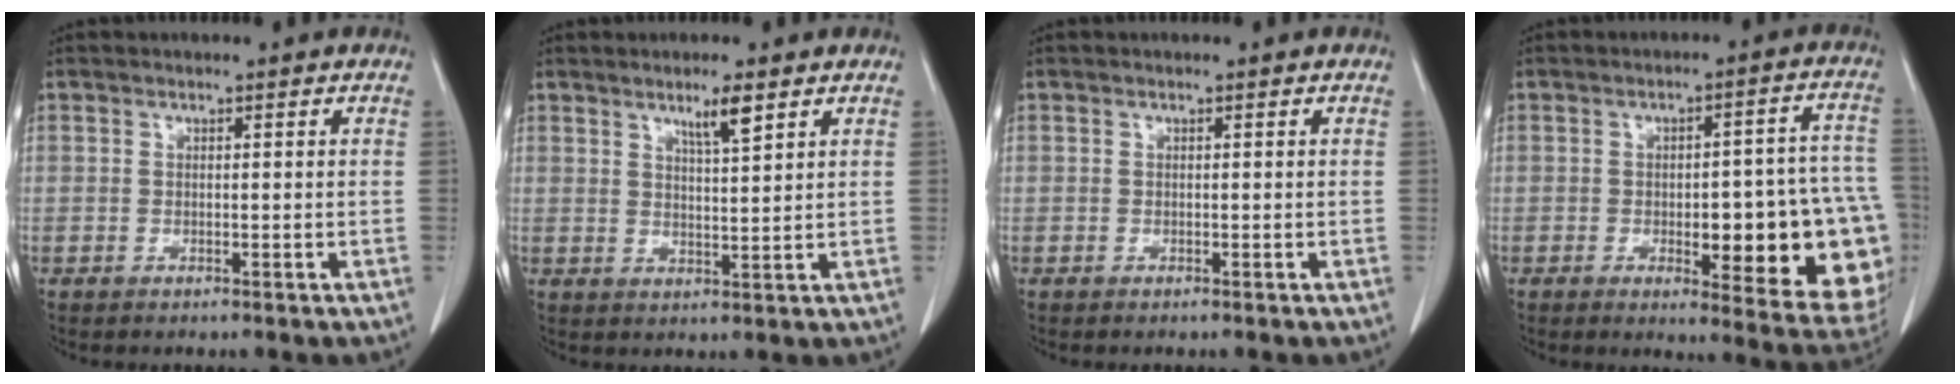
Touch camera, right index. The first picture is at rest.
{"total": 4.0, "force": [2.6, 0.1, 3.0], "torque": [-0.054, -0.005, 0.047]}
{"total": 0.0}
{"total": 20.1, "force": [-4.1, 5.5, 18.9], "torque": [-0.144, 0.026, -0.028]}